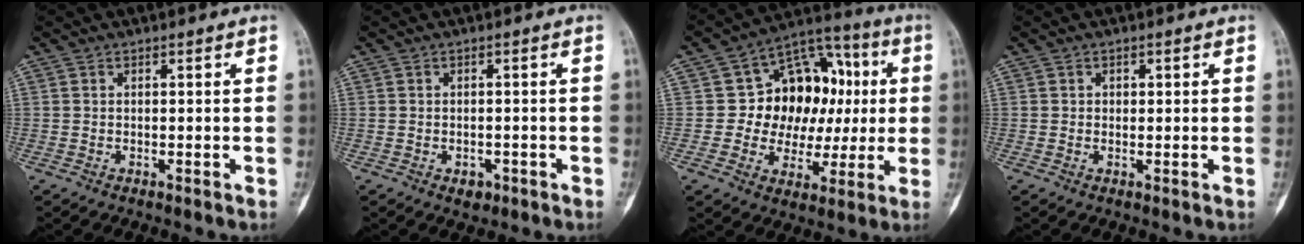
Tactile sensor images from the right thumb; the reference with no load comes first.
{"total": 1.9, "force": [-1.0, 1.5, 0.9], "torque": [-0.002, 0.003, -0.008]}
{"total": 17.4, "force": [1.8, 13.4, 11.0], "torque": [-0.090, 0.032, 0.030]}
{"total": 1.0, "force": [0.2, 0.8, 0.5], "torque": [0.000, 0.002, 0.002]}